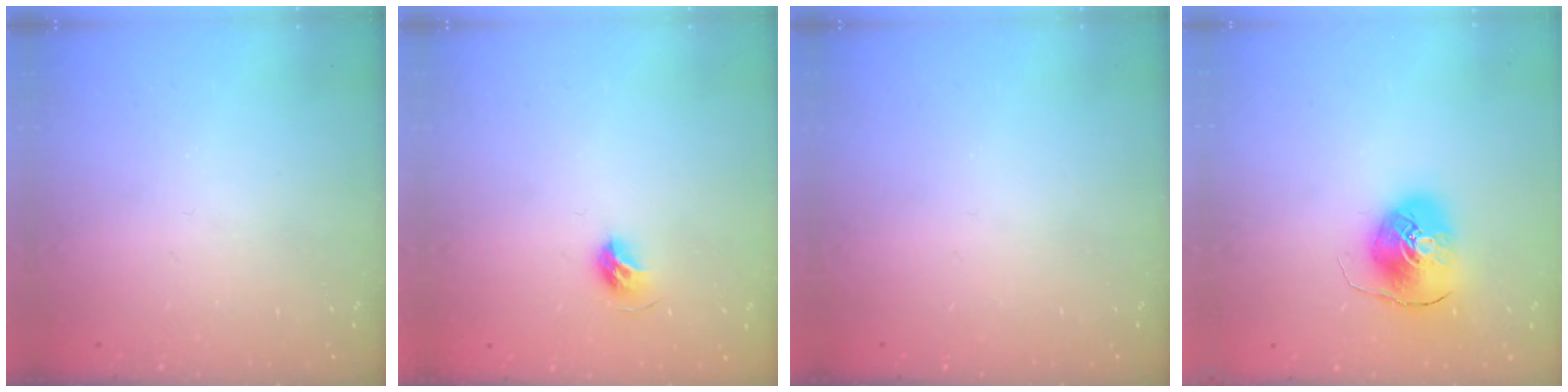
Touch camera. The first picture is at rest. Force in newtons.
{"total": 6.2, "press": 6.1, "slide": 1.2}
{"total": 0.0}
{"total": 9.3, "press": 9.2, "slide": 1.0}